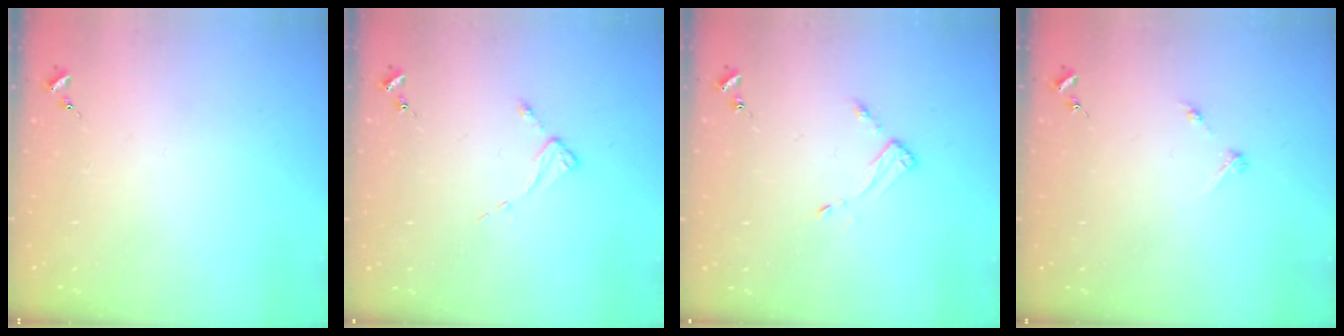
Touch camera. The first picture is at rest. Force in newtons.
{"total": 2.6, "press": 2.6, "slide": 0.4}
{"total": 3.7, "press": 3.6, "slide": 0.4}
{"total": 2.8, "press": 2.8, "slide": 0.3}